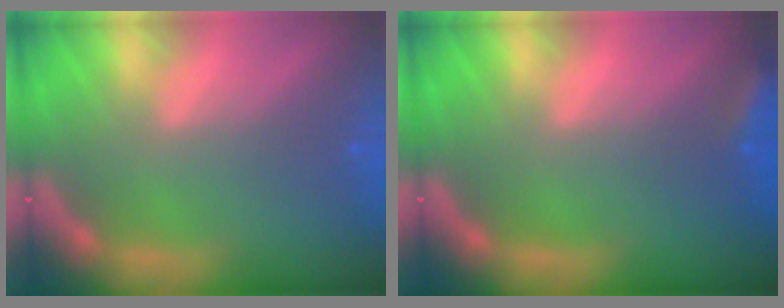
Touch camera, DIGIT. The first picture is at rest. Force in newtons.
{"total": 2.4}